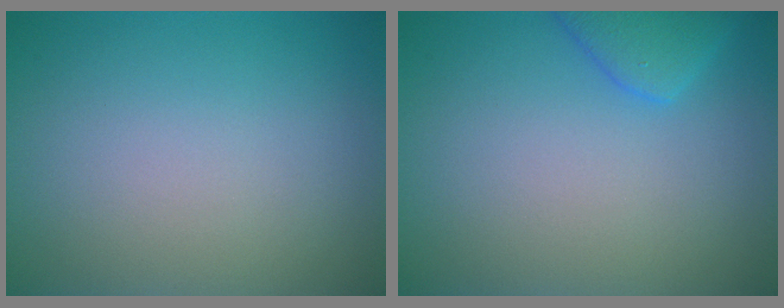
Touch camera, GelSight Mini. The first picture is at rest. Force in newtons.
{"total": 2.5, "press": 2.5, "slide": 0.4}